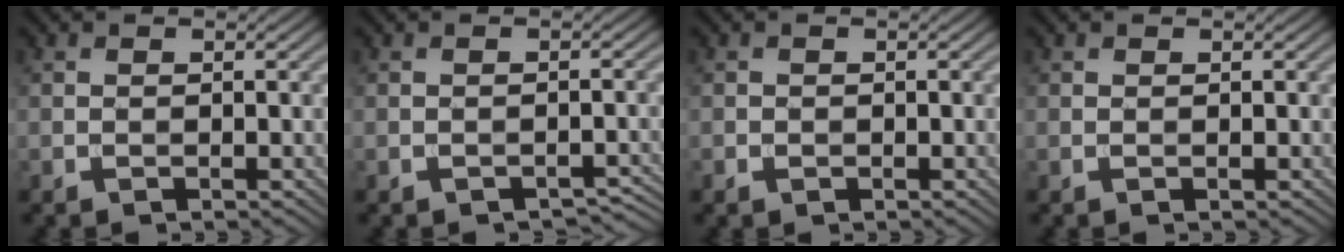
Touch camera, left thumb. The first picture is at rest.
{"total": 2.0, "force": [-1.6, 0.9, 0.9], "torque": [-0.020, 0.004, -0.015]}
{"total": 0.6, "force": [-0.2, 0.6, 0.3], "torque": [-0.005, -0.001, -0.006]}
{"total": 0.0}